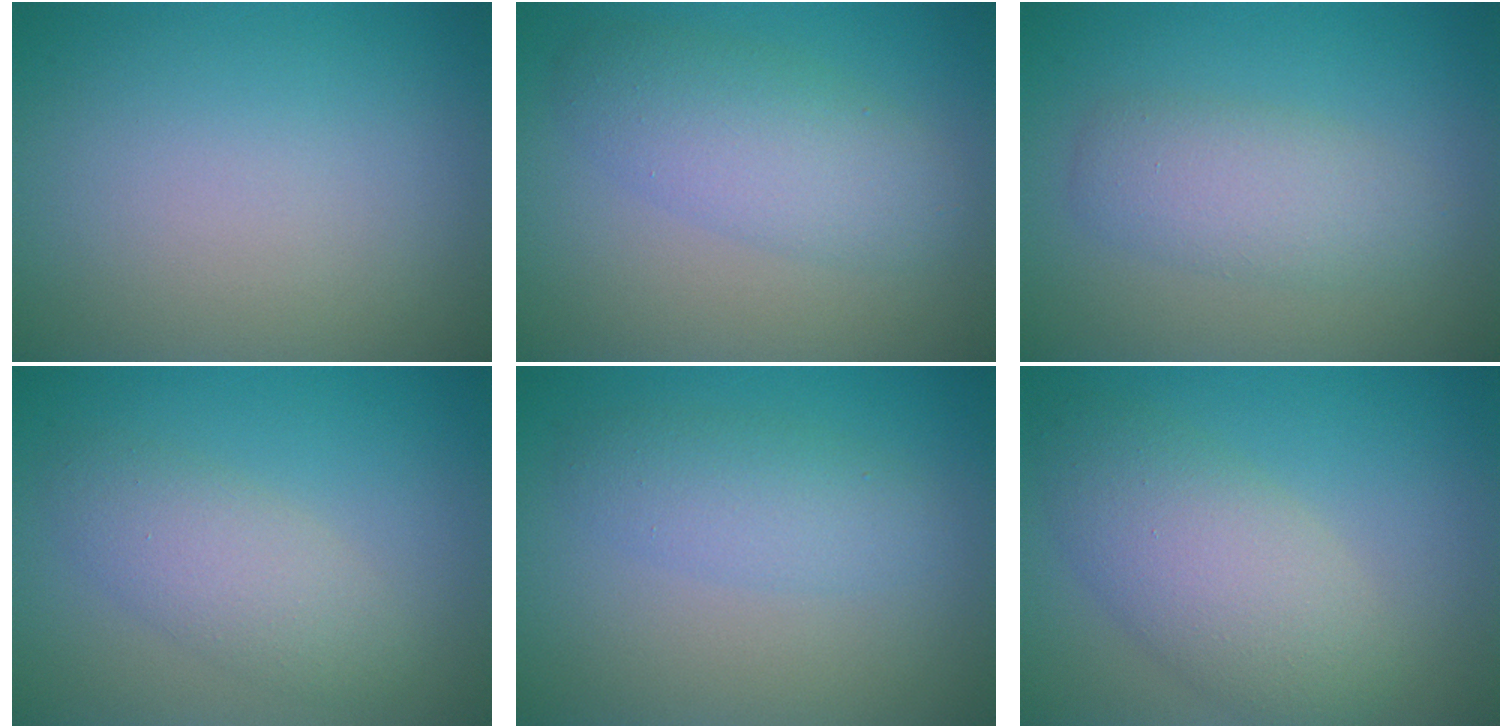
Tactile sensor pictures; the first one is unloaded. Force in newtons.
{"total": 4.3, "press": 4.3, "slide": 0.1}
{"total": 3.4, "press": 3.4, "slide": 0.1}
{"total": 3.3, "press": 3.3, "slide": 0.2}
{"total": 2.7, "press": 2.7, "slide": 0.0}
{"total": 5.8, "press": 5.8, "slide": 0.1}